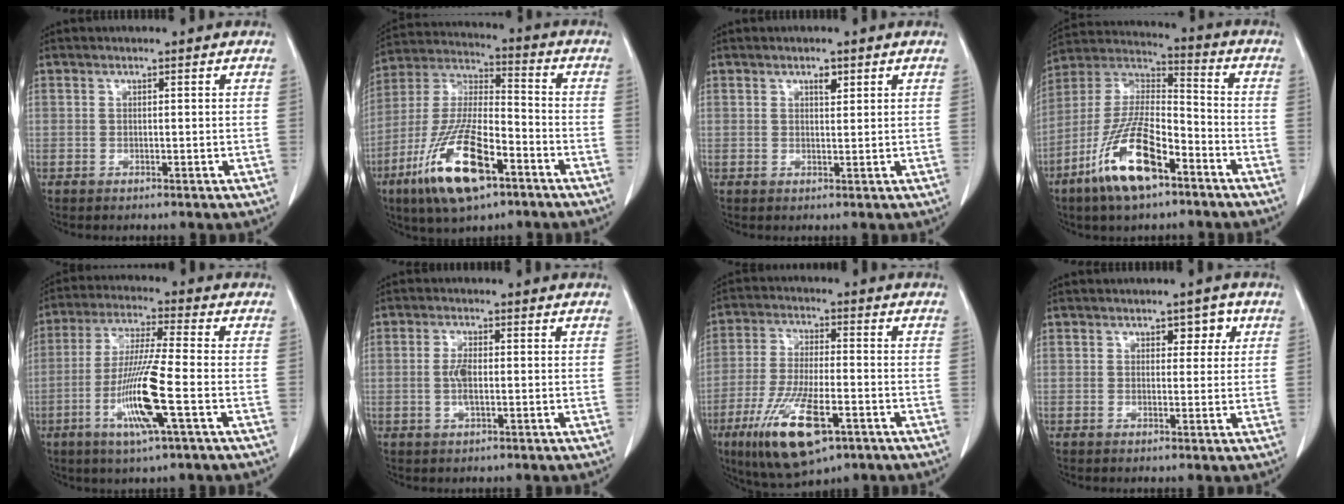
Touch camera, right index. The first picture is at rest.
{"total": 17.0, "force": [-8.6, 4.8, 13.9], "torque": [-0.291, -0.016, -0.153]}
{"total": 1.5, "force": [0.9, 0.6, 1.0], "torque": [-0.015, -0.004, 0.013]}
{"total": 16.1, "force": [-8.5, 4.6, 12.9], "torque": [-0.267, -0.013, -0.153]}
{"total": 11.9, "force": [-3.8, -0.2, 11.3], "torque": [-0.227, -0.016, -0.076]}
{"total": 3.1, "force": [-0.2, 0.9, 2.9], "torque": [-0.064, 0.000, -0.004]}
{"total": 13.9, "force": [-6.8, 3.8, 11.5], "torque": [-0.232, -0.024, -0.111]}
{"total": 3.0, "force": [1.3, 1.8, 2.0], "torque": [-0.019, 0.007, 0.015]}